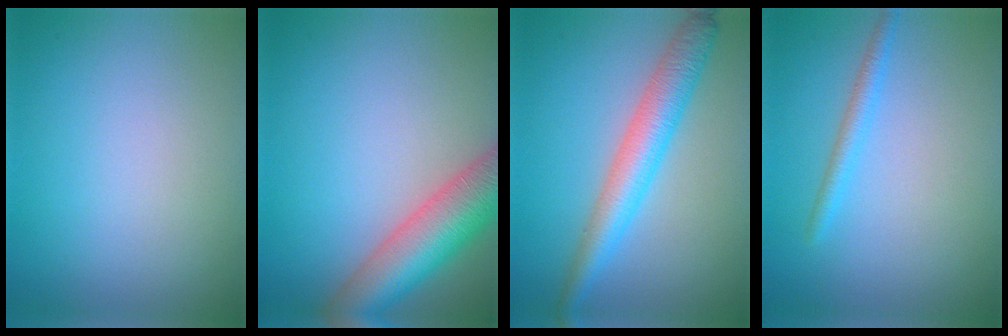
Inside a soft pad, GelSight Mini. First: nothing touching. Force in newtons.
{"total": 7.8, "press": 7.8, "slide": 0.4}
{"total": 4.7, "press": 4.7, "slide": 0.1}
{"total": 1.7, "press": 1.7, "slide": 0.1}